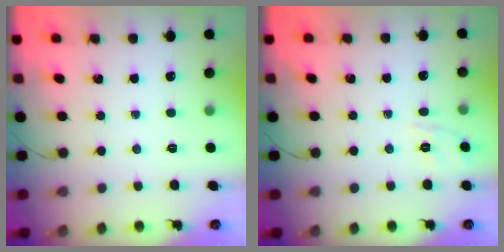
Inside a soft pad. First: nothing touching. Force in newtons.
{"total": 1.8, "press": 0.5, "slide": 1.7}